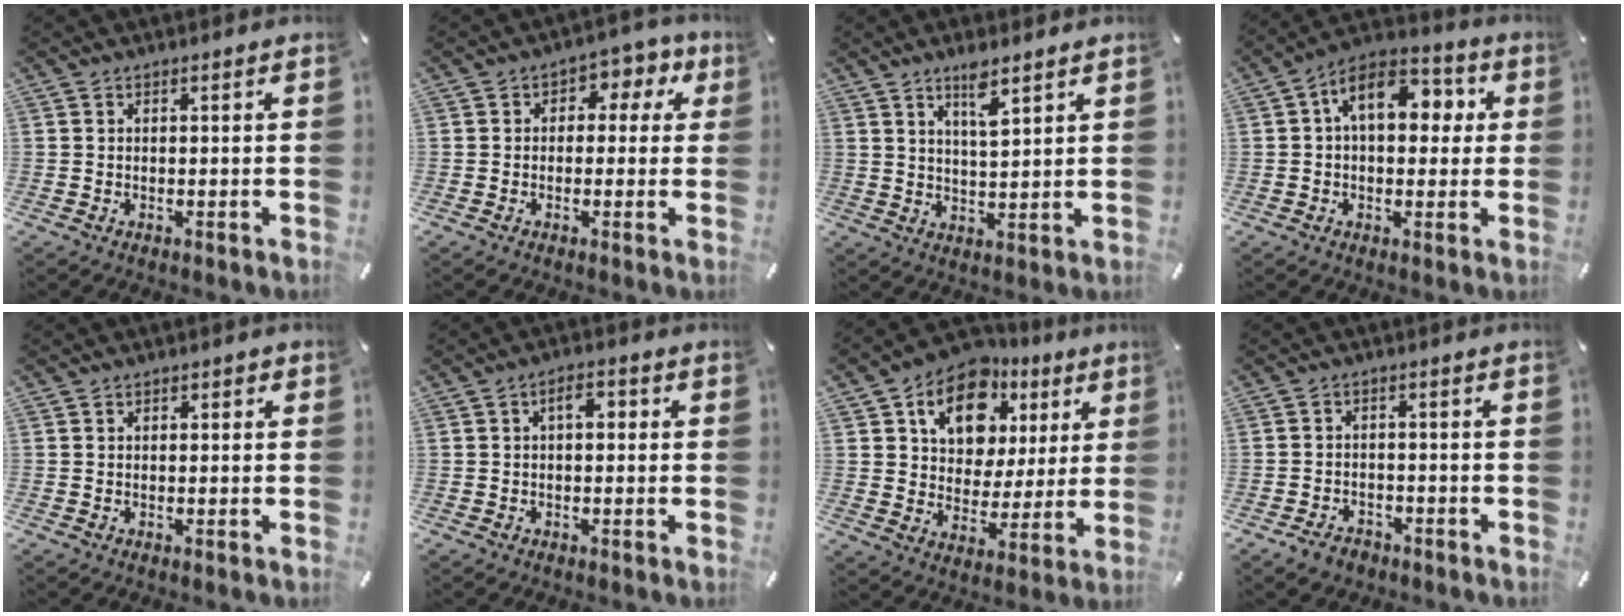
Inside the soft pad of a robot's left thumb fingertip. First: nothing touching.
{"total": 5.0, "force": [0.3, 4.0, 3.0], "torque": [-0.033, 0.004, -0.005]}
{"total": 5.9, "force": [4.3, 1.3, 3.8], "torque": [-0.069, -0.020, 0.072]}
{"total": 12.3, "force": [2.8, 7.9, 9.0], "torque": [-0.127, 0.004, 0.046]}
{"total": 0.8, "force": [0.1, 0.7, 0.4], "torque": [-0.008, 0.006, 0.001]}
{"total": 3.8, "force": [0.3, 2.0, 3.2], "torque": [-0.057, 0.013, 0.000]}
{"total": 14.4, "force": [7.3, 10.5, 6.5], "torque": [-0.111, -0.031, 0.133]}
{"total": 3.7, "force": [-2.7, 2.3, 1.2], "torque": [-0.025, 0.013, -0.053]}